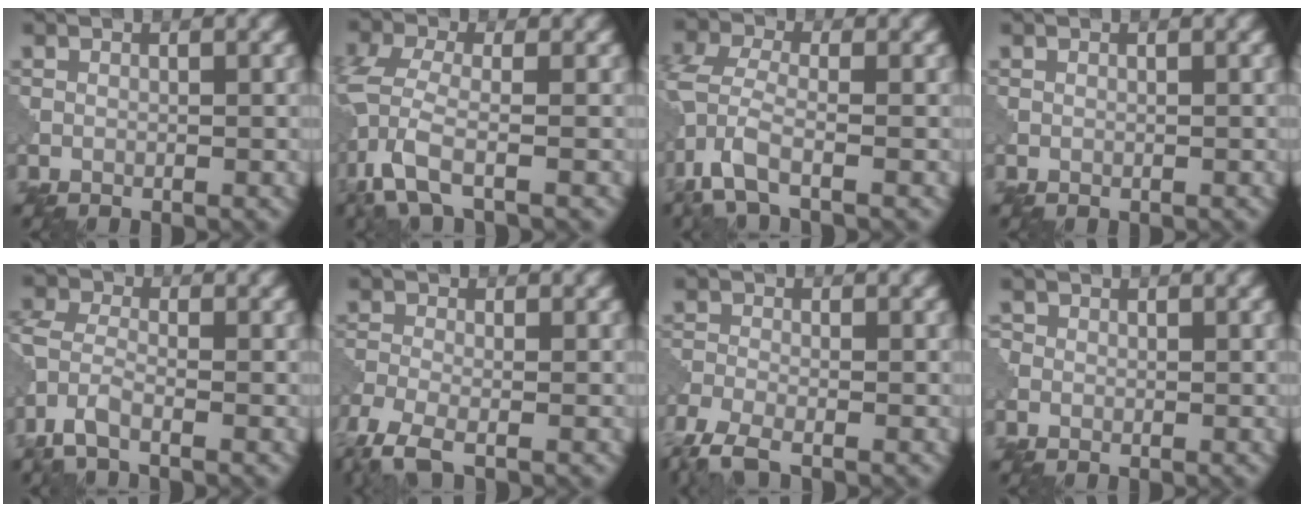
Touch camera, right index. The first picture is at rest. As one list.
[{"total": 5.5, "force": [-2.7, 1.9, 4.5], "torque": [-0.113, -0.005, -0.064]}, {"total": 4.9, "force": [-2.6, 1.7, 3.8], "torque": [-0.091, -0.003, -0.066]}, {"total": 0.0}, {"total": 3.4, "force": [-2.2, 1.4, 2.3], "torque": [-0.060, -0.004, -0.059]}, {"total": 4.3, "force": [-3.1, 1.1, 2.8], "torque": [-0.064, -0.008, -0.075]}, {"total": 3.7, "force": [-3.0, 0.8, 2.1], "torque": [-0.050, -0.011, -0.073]}, {"total": 0.7, "force": [0.2, 0.7, 0.1], "torque": [0.002, 0.000, -0.001]}]